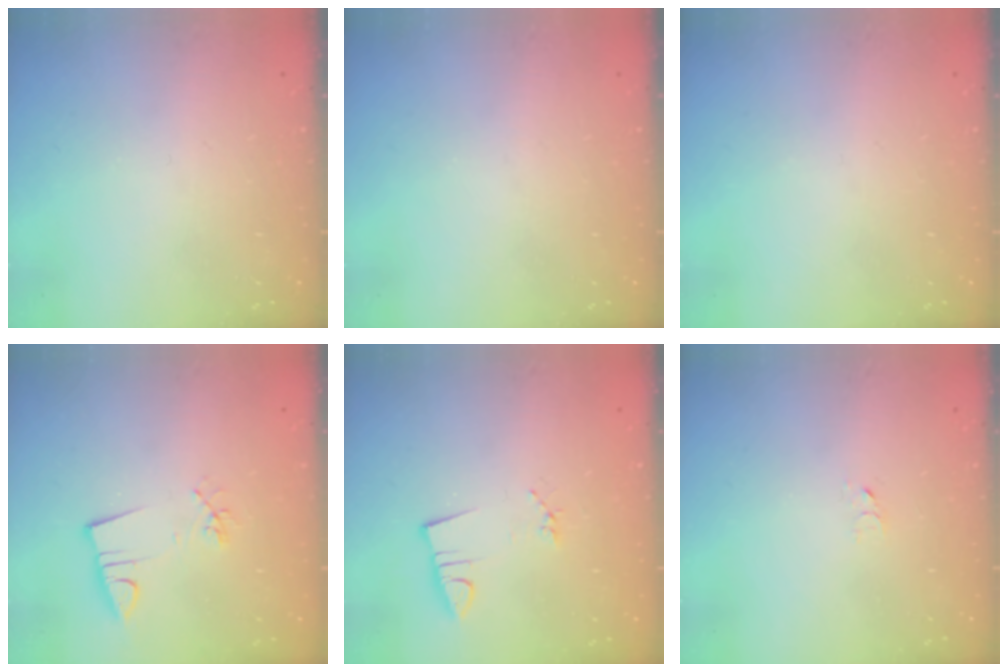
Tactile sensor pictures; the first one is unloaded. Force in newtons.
{"total": 0.0}
{"total": 0.0}
{"total": 3.4, "press": 1.9, "slide": 2.8}
{"total": 2.9, "press": 1.4, "slide": 2.5}
{"total": 2.7, "press": 2.7, "slide": 0.2}